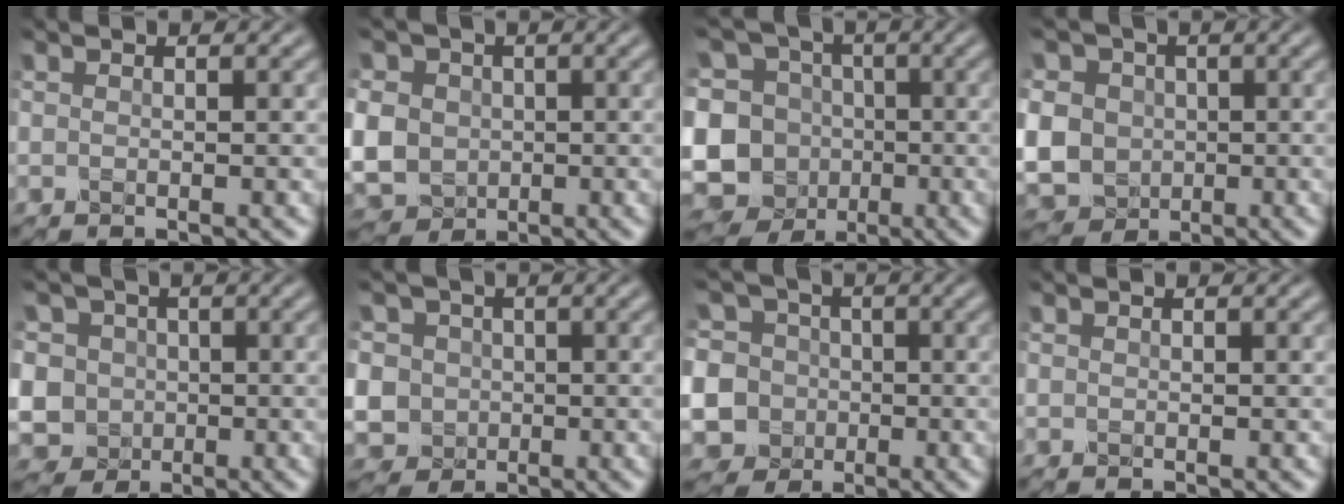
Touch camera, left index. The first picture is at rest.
{"total": 7.4, "force": [-0.5, 6.5, 3.5], "torque": [-0.097, -0.006, -0.030]}
{"total": 17.7, "force": [-4.2, 16.7, 4.5], "torque": [-0.139, 0.005, -0.100]}
{"total": 10.4, "force": [-0.4, 9.2, 4.8], "torque": [-0.119, -0.005, -0.045]}
{"total": 9.2, "force": [-0.1, 8.7, 2.8], "torque": [-0.083, 0.006, -0.025]}
{"total": 8.1, "force": [-0.4, 7.8, 2.4], "torque": [-0.071, 0.004, -0.029]}
{"total": 15.4, "force": [-3.8, 14.4, 3.9], "torque": [-0.135, -0.020, -0.100]}
{"total": 0.0}